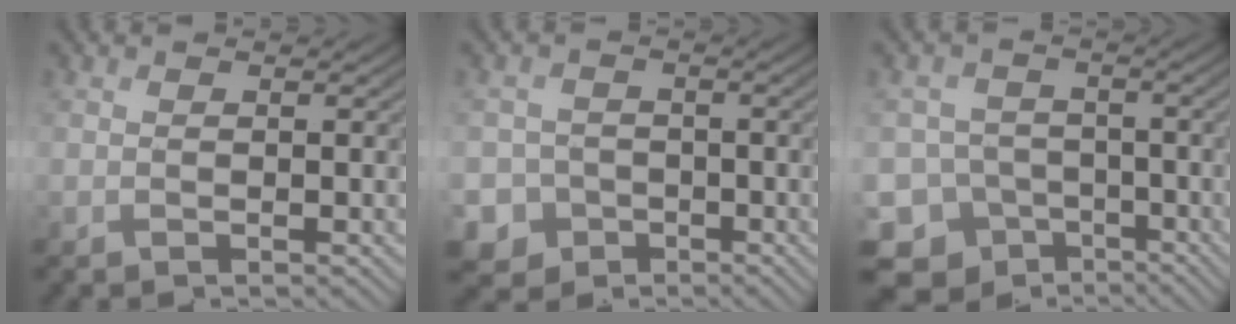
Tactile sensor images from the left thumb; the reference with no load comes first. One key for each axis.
{"total": 5.4, "fx": -2.4, "fy": 4.8, "fz": 0.8, "tx": -0.022, "ty": -0.010, "tz": -0.064}
{"total": 12.0, "fx": -8.2, "fy": 8.5, "fz": 2.2, "tx": -0.062, "ty": -0.021, "tz": -0.129}